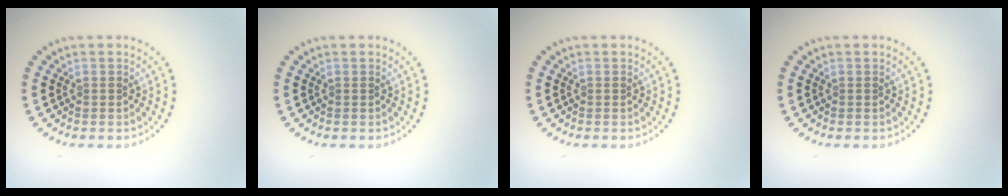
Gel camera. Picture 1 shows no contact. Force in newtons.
{"total": 0.0}
{"total": 0.0}
{"total": 0.0}